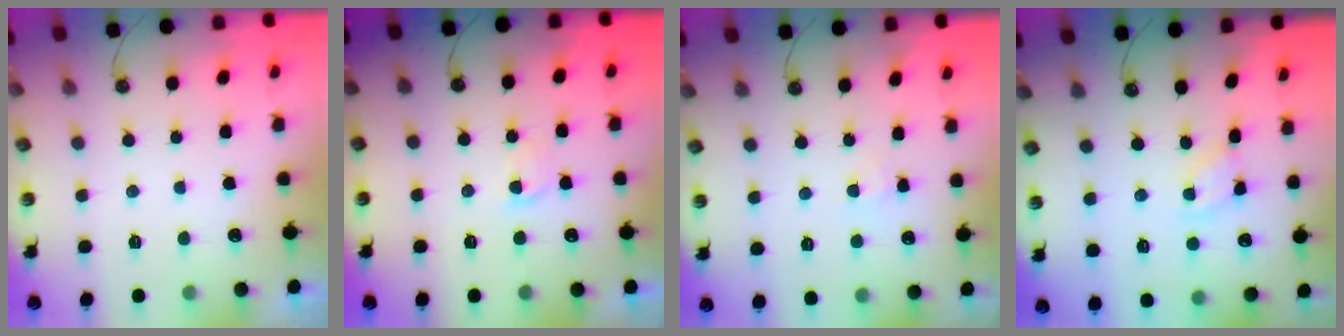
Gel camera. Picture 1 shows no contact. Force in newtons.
{"total": 1.6, "press": 1.6, "slide": 0.3}
{"total": 2.5, "press": 2.4, "slide": 0.4}
{"total": 1.9, "press": 1.9, "slide": 0.3}